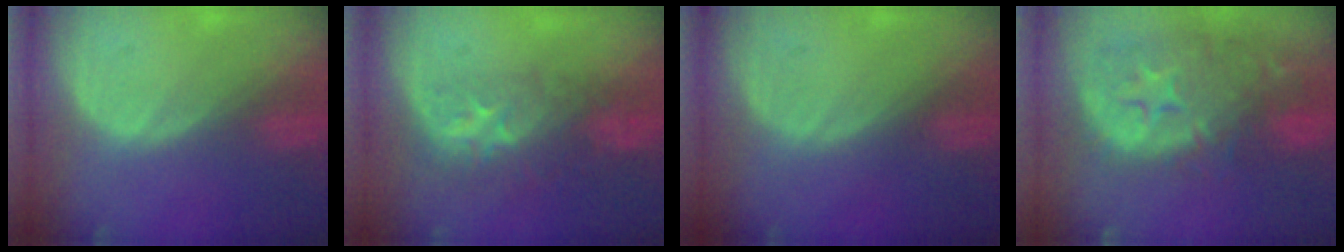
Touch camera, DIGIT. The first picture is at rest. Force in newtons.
{"total": 8.7, "press": 7.1, "slide": 5.0}
{"total": 0.0}
{"total": 14.1, "press": 11.4, "slide": 8.3}